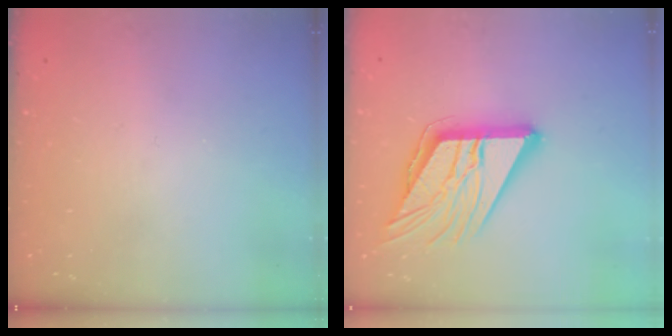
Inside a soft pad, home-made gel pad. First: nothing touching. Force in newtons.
{"total": 17.3, "press": 17.1, "slide": 2.7}